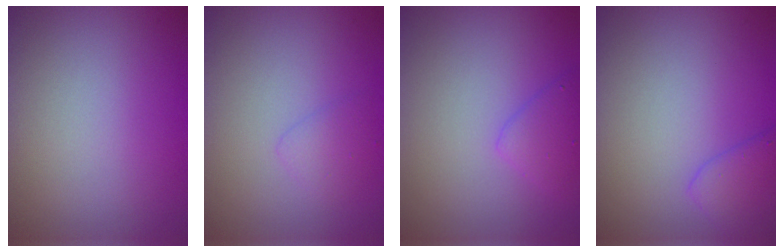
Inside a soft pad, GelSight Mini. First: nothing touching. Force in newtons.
{"total": 1.3, "press": 1.3, "slide": 0.1}
{"total": 2.1, "press": 2.1, "slide": 0.1}
{"total": 2.7, "press": 2.7, "slide": 0.2}